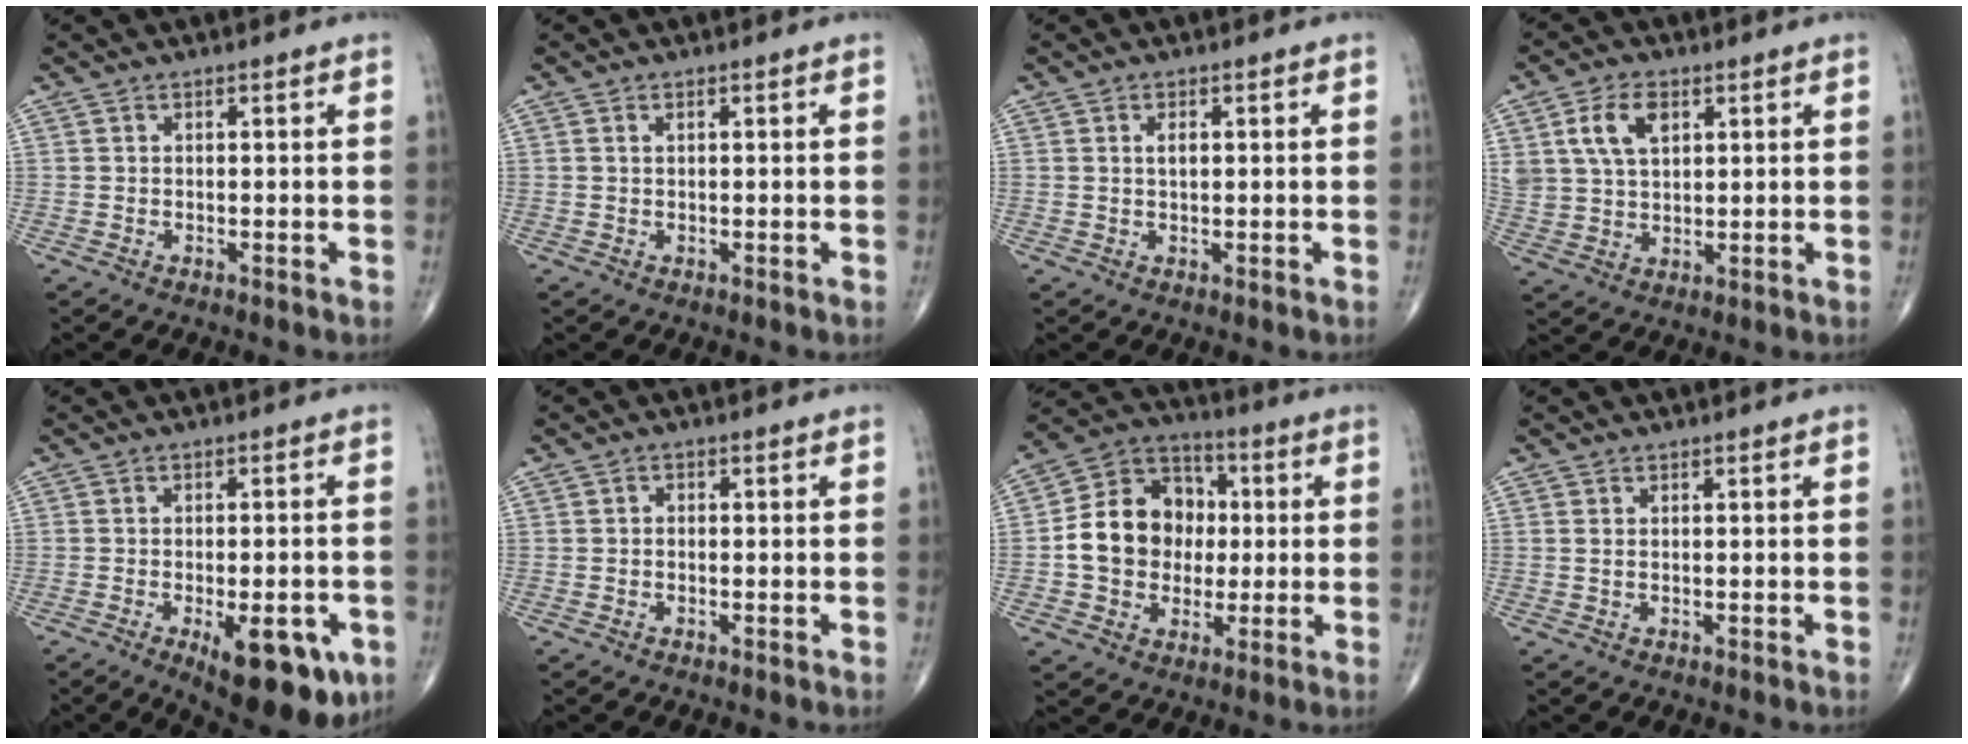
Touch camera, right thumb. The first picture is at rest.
{"total": 0.5, "force": [0.2, 0.3, 0.4], "torque": [-0.011, 0.005, 0.004]}
{"total": 1.7, "force": [0.4, 0.8, 1.4], "torque": [-0.024, 0.000, 0.006]}
{"total": 8.8, "force": [3.5, 5.5, 6.0], "torque": [-0.108, -0.005, 0.070]}
{"total": 14.0, "force": [-5.8, 5.6, 11.5], "torque": [-0.119, 0.003, -0.065]}
{"total": 0.9, "force": [-0.2, 0.7, 0.5], "torque": [-0.001, 0.003, -0.008]}
{"total": 15.2, "force": [-0.2, 12.5, 8.5], "torque": [-0.110, 0.030, -0.008]}
{"total": 0.5, "force": [0.1, 0.3, 0.5], "torque": [-0.011, 0.003, 0.003]}